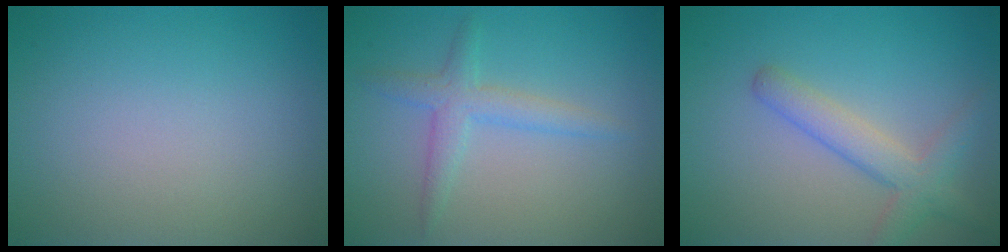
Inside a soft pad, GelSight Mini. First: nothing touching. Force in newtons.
{"total": 1.8, "press": 1.8, "slide": 0.1}
{"total": 3.4, "press": 3.4, "slide": 0.2}